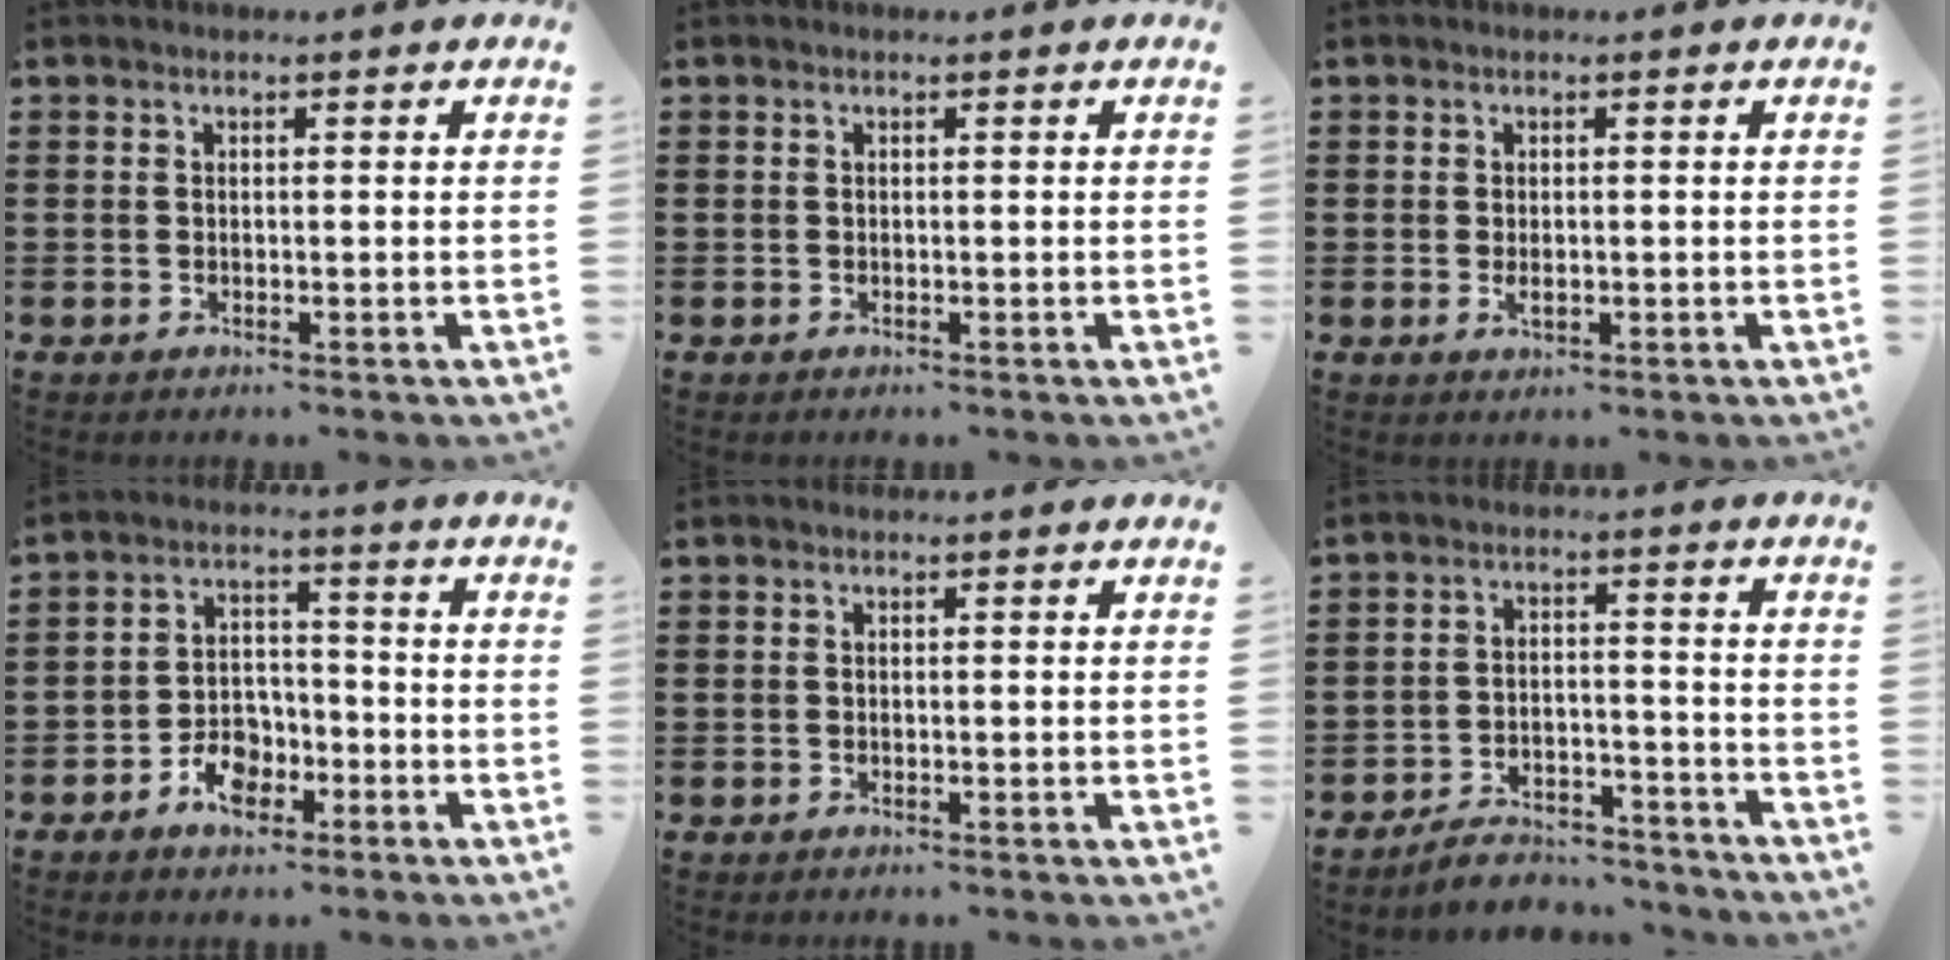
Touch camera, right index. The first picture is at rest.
{"total": 0.0}
{"total": 1.2, "force": [-0.1, 0.6, 1.1], "torque": [-0.021, 0.000, -0.001]}
{"total": 6.1, "force": [-3.2, 4.2, 3.1], "torque": [-0.051, 0.011, -0.060]}
{"total": 0.0}
{"total": 5.1, "force": [-4.9, 1.1, 1.0], "torque": [-0.016, 0.013, -0.095]}